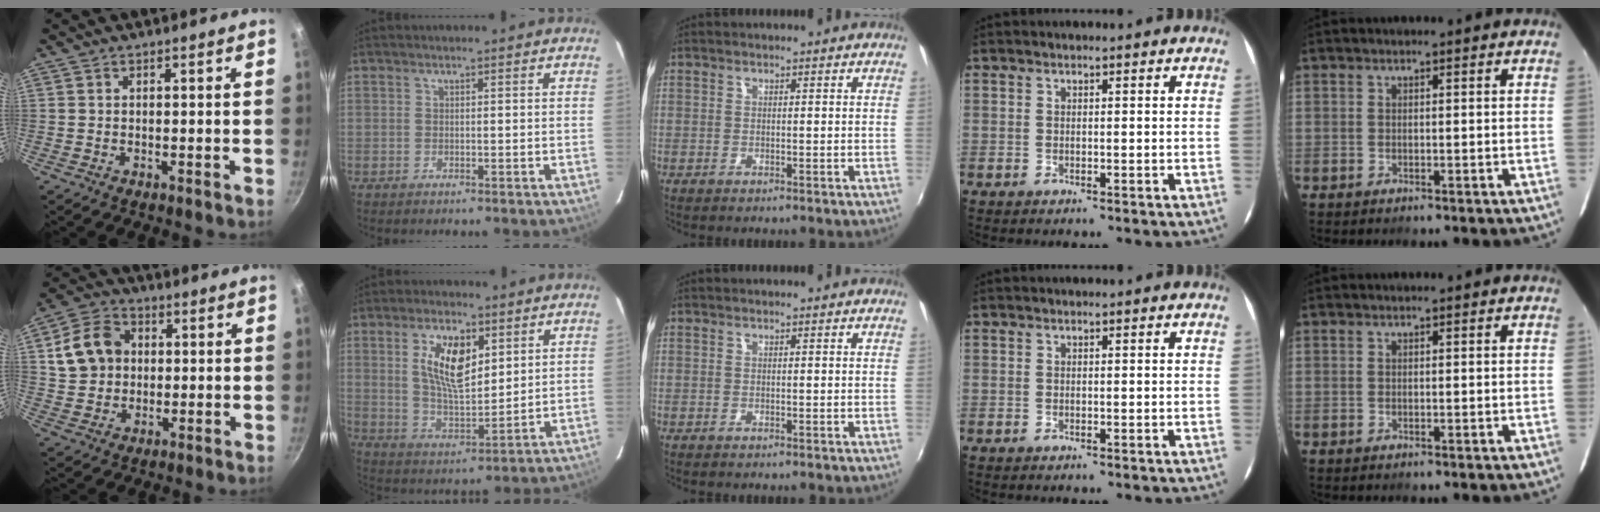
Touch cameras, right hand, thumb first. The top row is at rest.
{"thumb": {"total": 11.0, "force": [2.0, 9.0, 6.0], "torque": [-0.086, 0.015, 0.030]}, "index": {"total": 11.4, "force": [4.2, 5.1, 9.3], "torque": [-0.167, 0.004, 0.085]}}